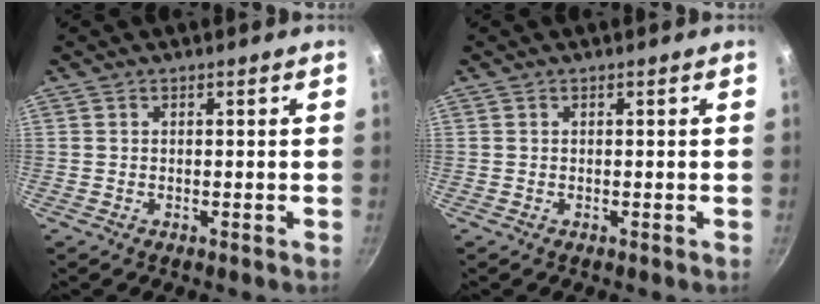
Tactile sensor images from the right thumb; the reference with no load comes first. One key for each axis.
{"total": 0.0}